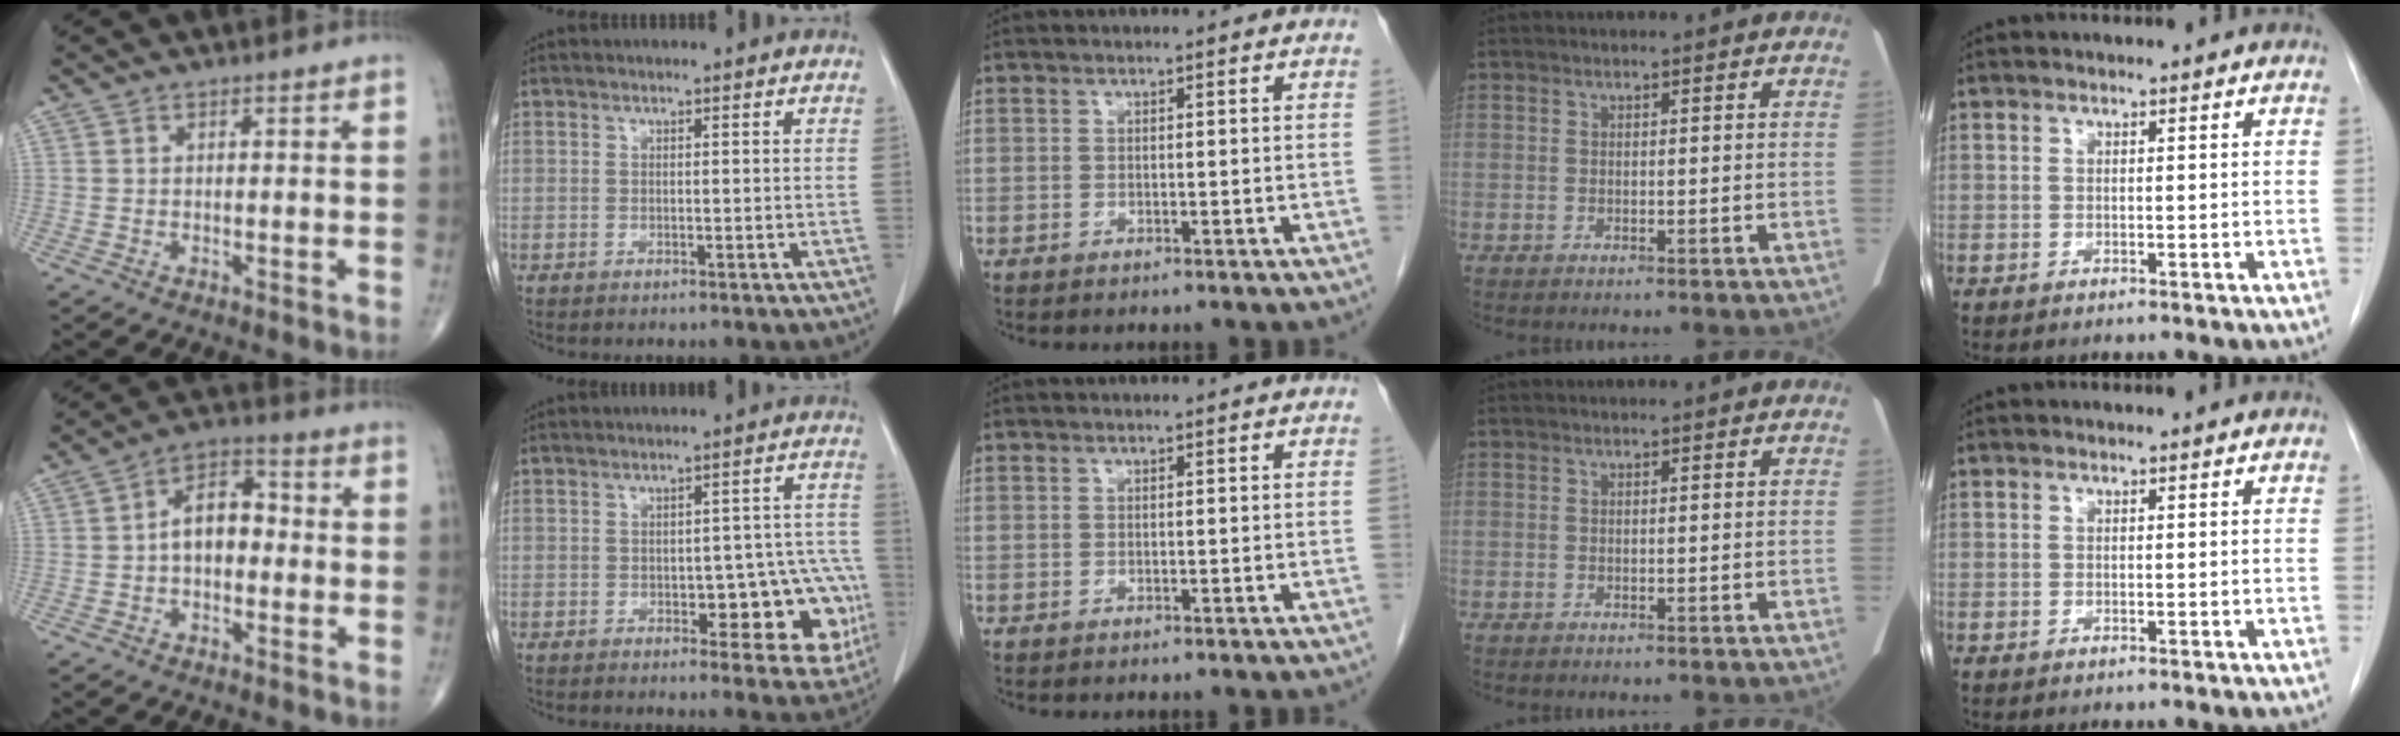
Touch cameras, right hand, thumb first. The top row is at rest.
{"thumb": {"total": 8.2, "force": [-0.6, 5.2, 6.3], "torque": [-0.081, 0.032, -0.022]}, "index": {"total": 12.2, "force": [-3.3, 5.6, 10.3], "torque": [-0.083, 0.029, -0.030]}}